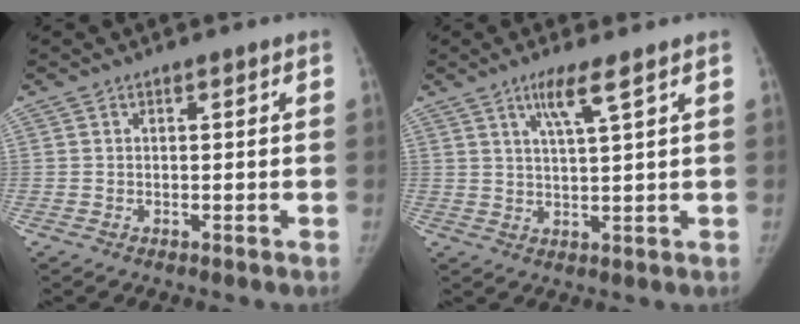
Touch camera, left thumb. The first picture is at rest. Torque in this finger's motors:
{"motor_torque": [0.59, 0.10, 0.70, -0.92, 0.08]}